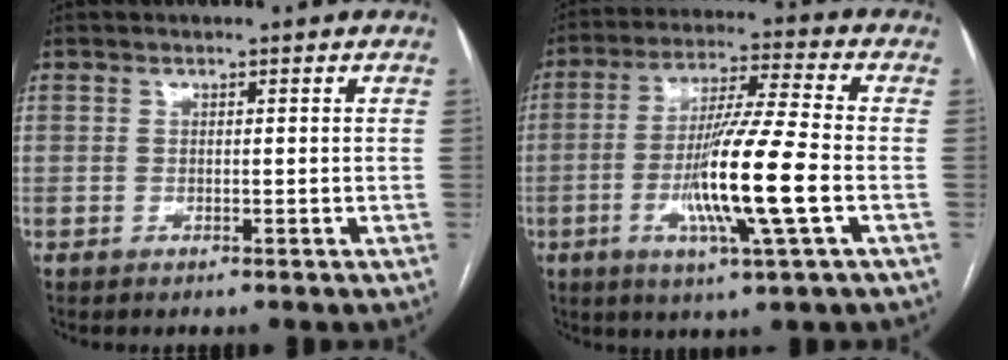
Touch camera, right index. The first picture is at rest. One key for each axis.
{"total": 13.8, "fx": -3.5, "fy": -0.4, "fz": 13.3, "tx": -0.255, "ty": -0.014, "tz": -0.069}